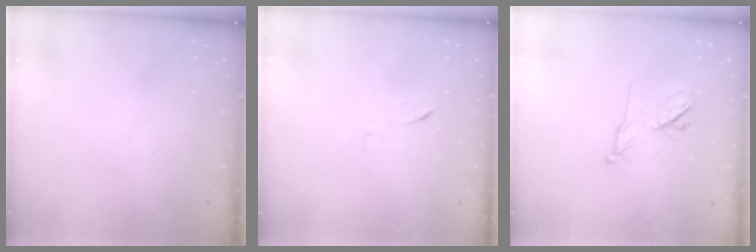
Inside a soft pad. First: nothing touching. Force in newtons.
{"total": 6.5, "press": 6.5, "slide": 0.5}
{"total": 10.0, "press": 9.9, "slide": 0.9}